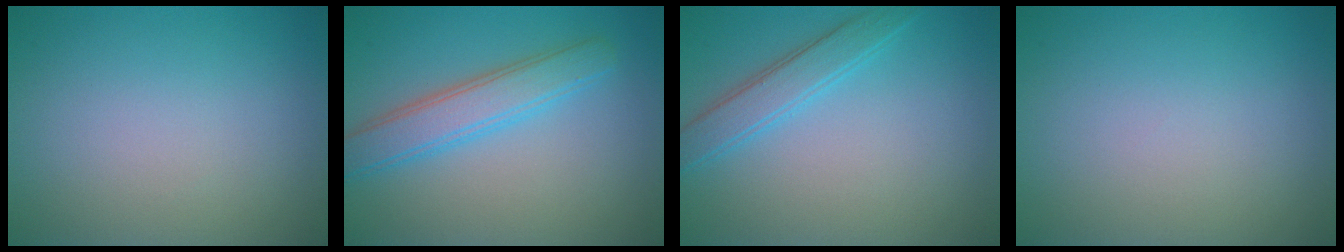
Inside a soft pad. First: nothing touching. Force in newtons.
{"total": 4.2, "press": 4.2, "slide": 0.2}
{"total": 2.8, "press": 2.8, "slide": 0.1}
{"total": 0.0}